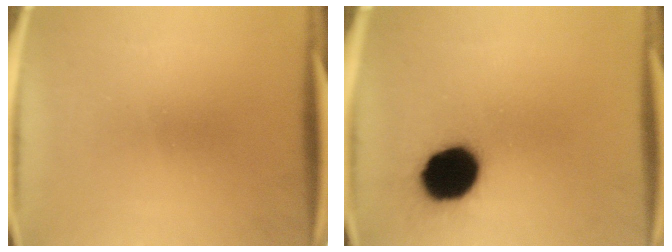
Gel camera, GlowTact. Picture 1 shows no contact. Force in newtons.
{"total": 15.0}